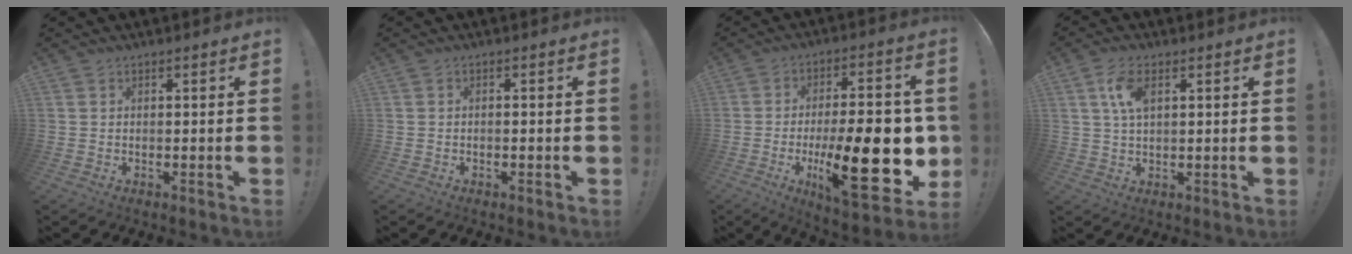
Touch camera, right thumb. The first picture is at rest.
{"total": 0.7, "force": [-0.6, 0.1, 0.3], "torque": [-0.010, 0.004, -0.010]}
{"total": 28.0, "force": [-5.0, 9.8, 25.7], "torque": [-0.406, 0.007, -0.063]}
{"total": 6.9, "force": [2.5, 3.6, 5.3], "torque": [-0.098, 0.003, 0.045]}